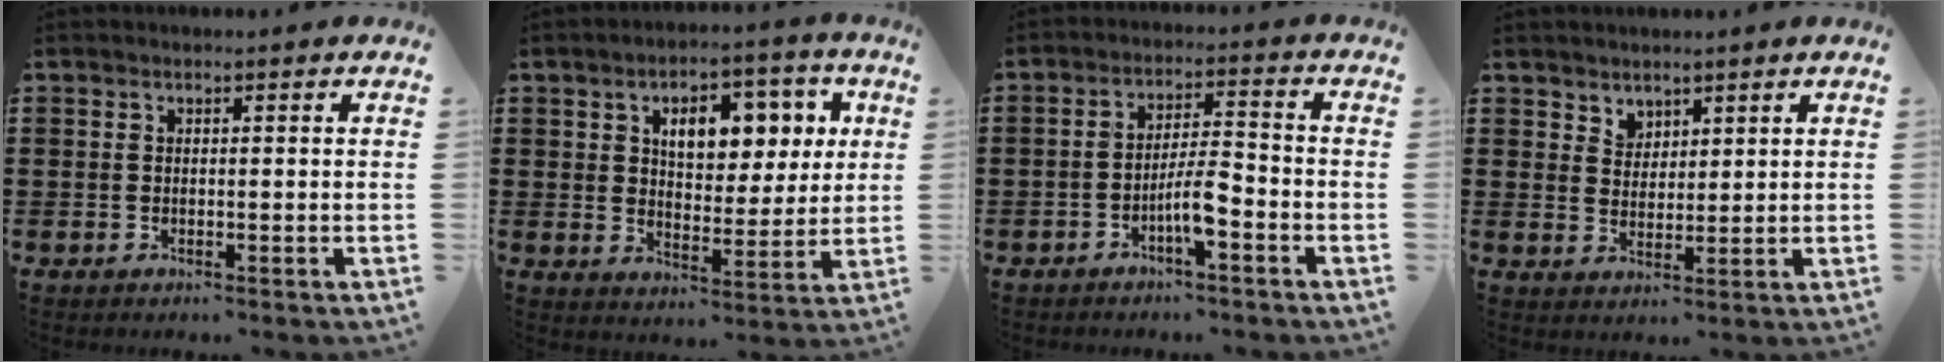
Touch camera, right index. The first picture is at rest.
{"total": 7.8, "force": [3.1, 4.5, 5.5], "torque": [-0.093, 0.001, 0.047]}
{"total": 5.7, "force": [-2.6, 1.2, 5.0], "torque": [-0.099, 0.002, -0.052]}
{"total": 3.1, "force": [2.6, 1.7, 0.0], "torque": [-0.011, 0.001, 0.050]}